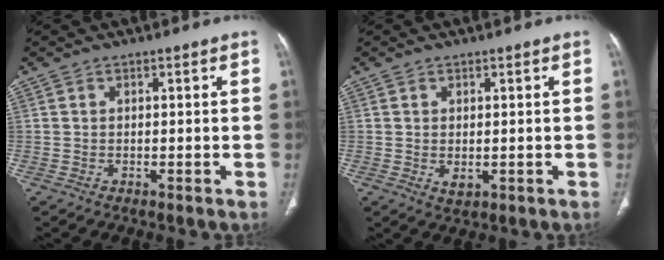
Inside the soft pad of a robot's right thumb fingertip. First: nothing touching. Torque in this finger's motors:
{"motor_torque": [-0.22, 0.27, 0.12, 0.50, 0.06]}